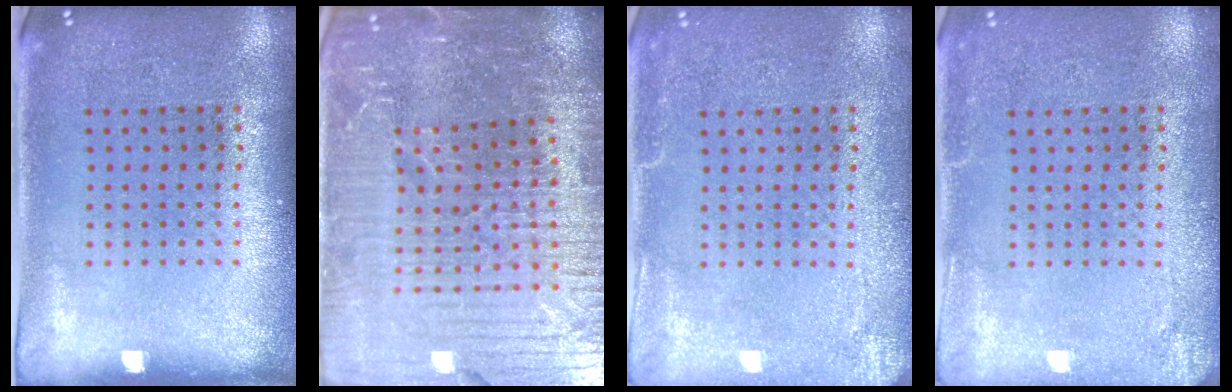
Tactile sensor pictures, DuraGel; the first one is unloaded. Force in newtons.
{"total": 5.6, "press": 5.1, "slide": 2.2}
{"total": 2.8, "press": 2.8, "slide": 0.3}
{"total": 2.1, "press": 2.1, "slide": 0.2}